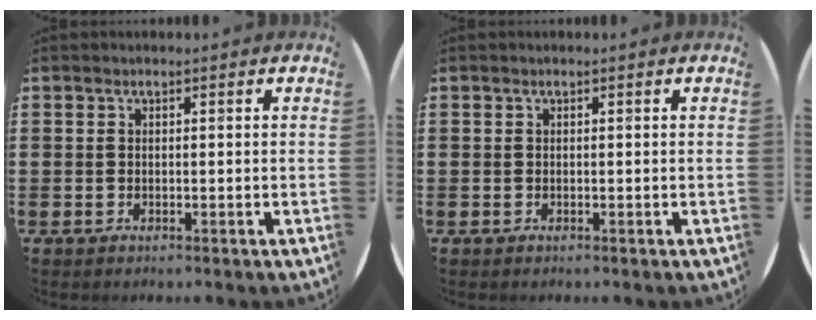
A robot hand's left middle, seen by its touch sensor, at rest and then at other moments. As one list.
[{"total": 0.0}]